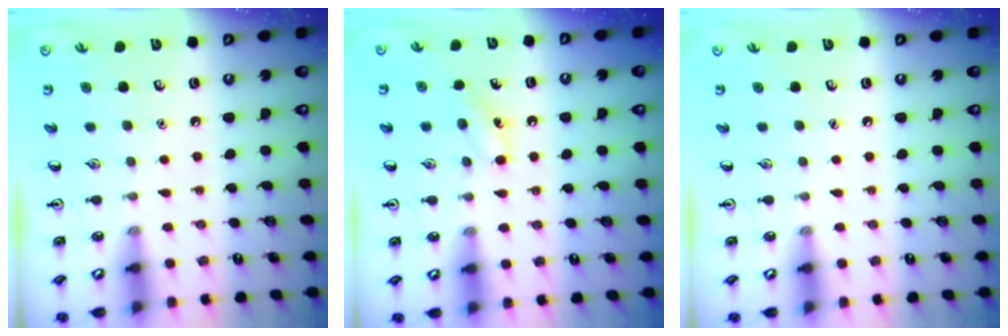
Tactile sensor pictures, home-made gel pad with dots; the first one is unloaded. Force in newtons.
{"total": 6.7, "press": 6.4, "slide": 2.0}
{"total": 0.0}